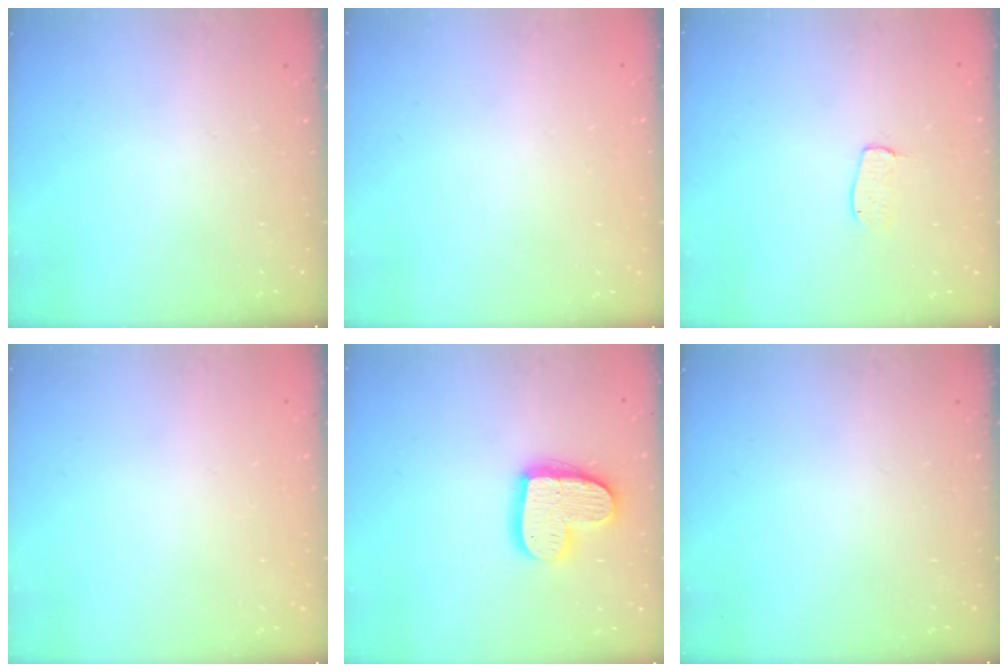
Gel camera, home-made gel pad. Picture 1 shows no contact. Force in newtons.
{"total": 0.0}
{"total": 4.5, "press": 4.5, "slide": 0.3}
{"total": 0.8, "press": 0.4, "slide": 0.7}
{"total": 16.2, "press": 16.1, "slide": 1.5}
{"total": 0.0}